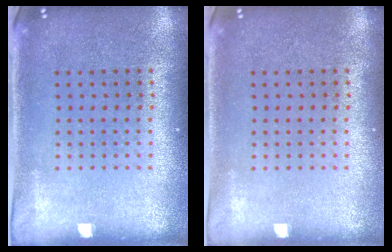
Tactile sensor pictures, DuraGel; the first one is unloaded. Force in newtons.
{"total": 0.0}